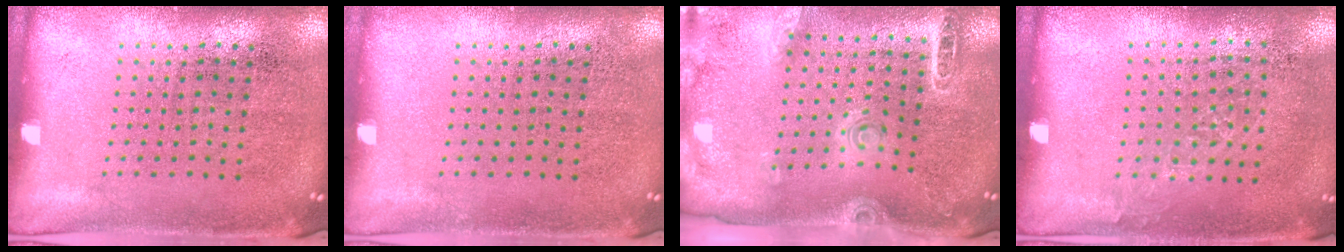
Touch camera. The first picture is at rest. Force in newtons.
{"total": 0.0}
{"total": 1.8, "press": 1.8, "slide": 0.2}
{"total": 0.8, "press": 0.7, "slide": 0.4}